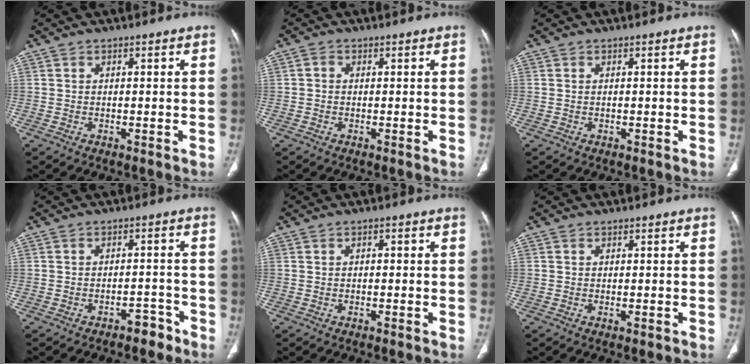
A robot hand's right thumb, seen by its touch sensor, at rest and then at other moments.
{"total": 1.0, "force": [0.0, 0.9, 0.5], "torque": [-0.008, 0.004, -0.003]}
{"total": 0.0}
{"total": 3.5, "force": [-2.7, 1.8, 1.4], "torque": [-0.011, 0.029, -0.033]}
{"total": 0.8, "force": [0.0, 0.5, 0.6], "torque": [-0.007, 0.003, -0.001]}
{"total": 0.5, "force": [-0.1, 0.2, 0.5], "torque": [-0.012, -0.003, -0.002]}